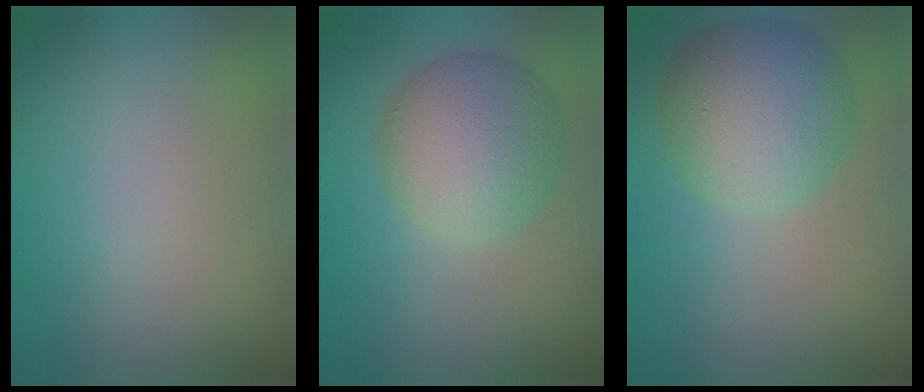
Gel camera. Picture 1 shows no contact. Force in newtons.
{"total": 6.3, "press": 6.3, "slide": 0.2}
{"total": 7.3, "press": 7.3, "slide": 0.4}